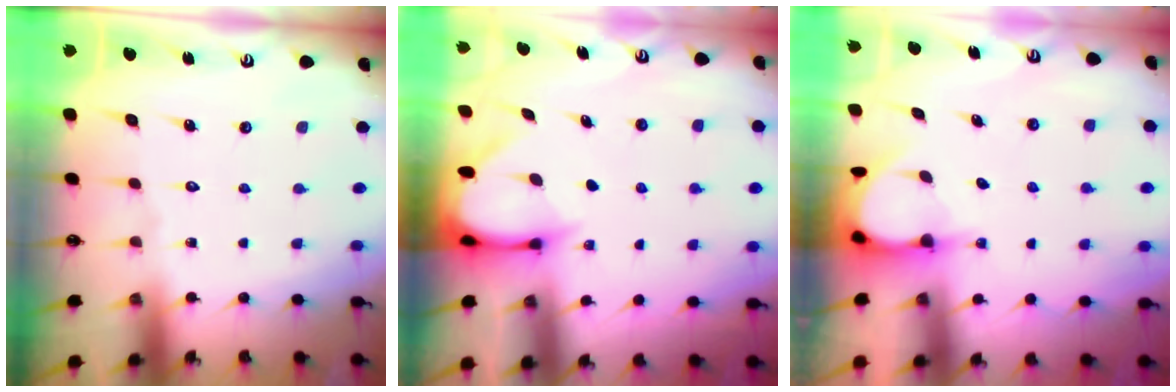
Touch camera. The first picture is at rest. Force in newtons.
{"total": 3.5, "press": 3.5, "slide": 0.3}
{"total": 4.0, "press": 4.0, "slide": 0.3}